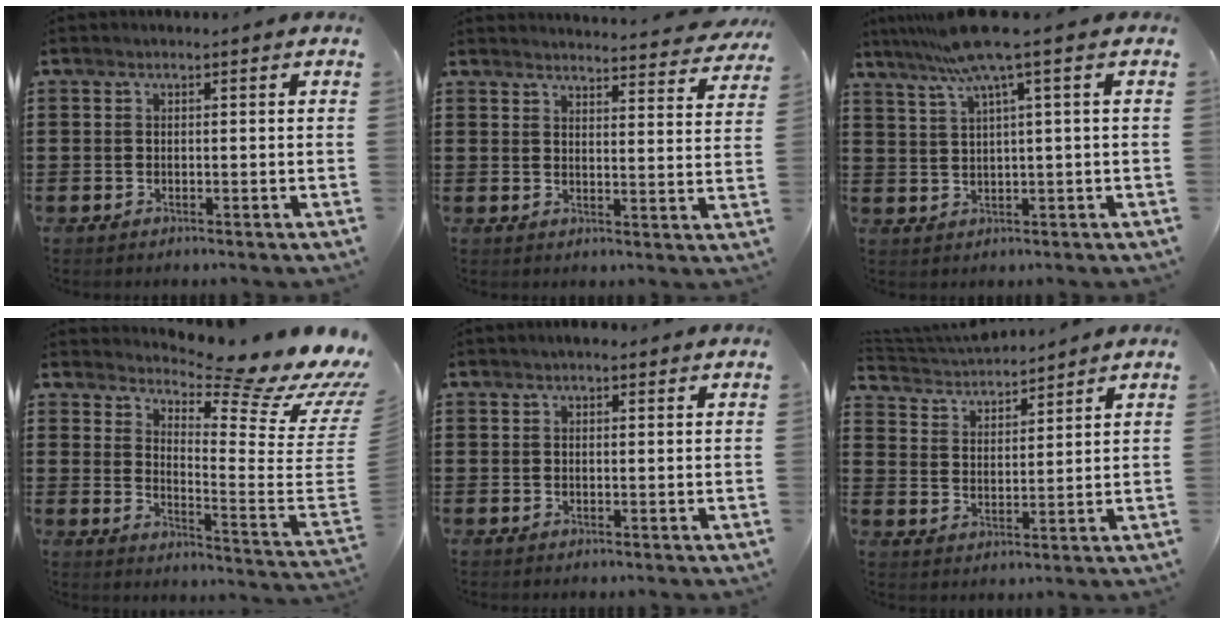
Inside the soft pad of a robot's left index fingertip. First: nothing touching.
{"total": 3.7, "force": [3.7, -0.4, 0.5], "torque": [-0.016, -0.028, 0.062]}
{"total": 7.4, "force": [3.9, -0.7, 6.3], "torque": [-0.138, -0.016, 0.066]}
{"total": 8.5, "force": [7.1, 1.0, 4.7], "torque": [-0.076, -0.079, 0.110]}
{"total": 1.1, "force": [0.8, 0.5, 0.5], "torque": [-0.010, 0.006, 0.015]}
{"total": 4.0, "force": [3.9, 0.7, 0.0], "torque": [-0.020, -0.018, 0.068]}